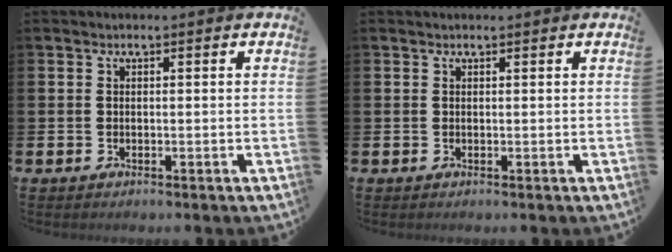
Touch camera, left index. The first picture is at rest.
{"total": 0.0}